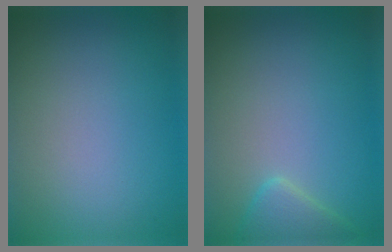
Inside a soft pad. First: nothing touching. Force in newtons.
{"total": 2.4, "press": 2.3, "slide": 0.1}